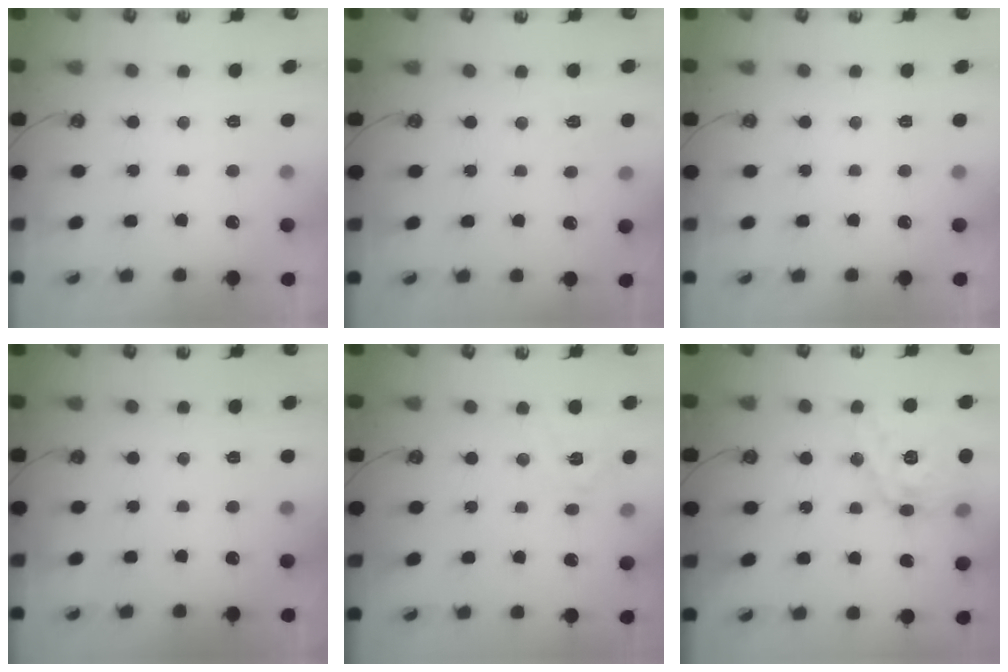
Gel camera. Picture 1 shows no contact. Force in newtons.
{"total": 6.6, "press": 6.6, "slide": 0.5}
{"total": 0.0}
{"total": 0.0}
{"total": 10.1, "press": 10.0, "slide": 1.2}
{"total": 15.3, "press": 15.2, "slide": 1.4}